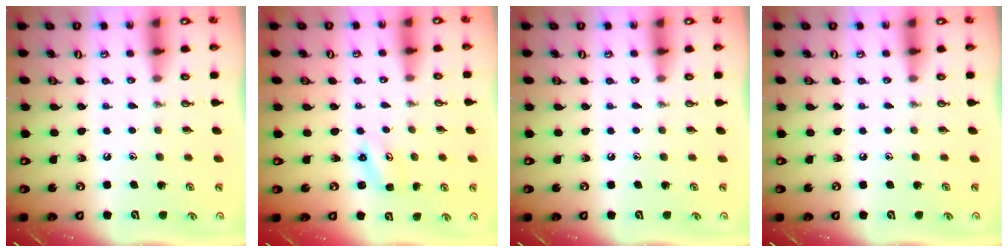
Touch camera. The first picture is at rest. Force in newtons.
{"total": 2.8, "press": 2.8, "slide": 0.3}
{"total": 0.0}
{"total": 0.0}